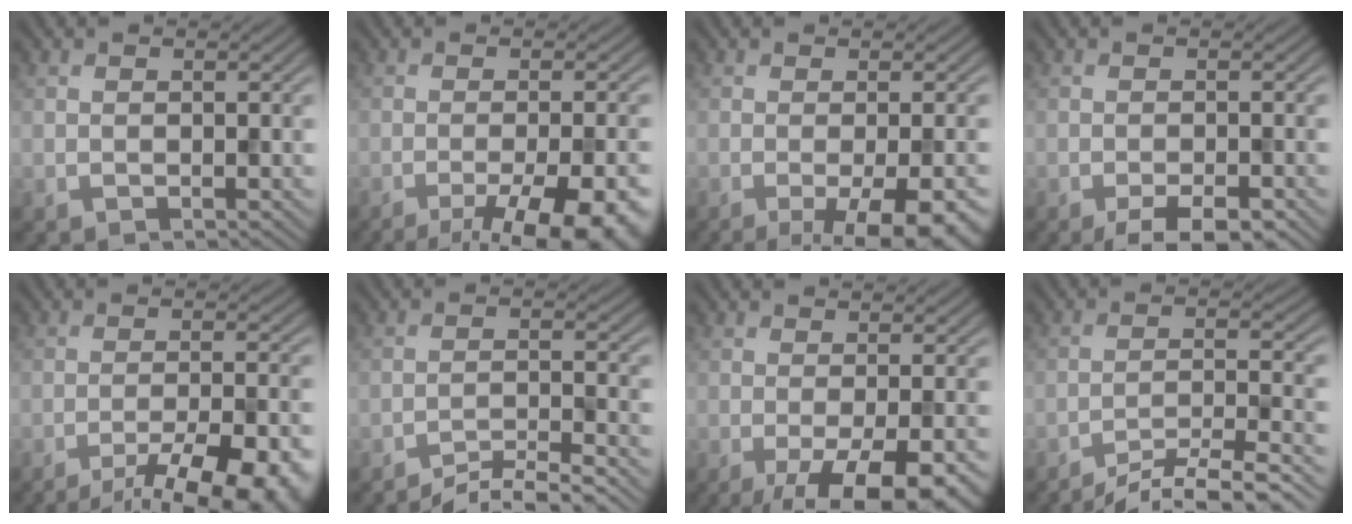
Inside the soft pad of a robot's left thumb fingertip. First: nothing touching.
{"total": 13.5, "force": [-7.9, 4.1, 10.2], "torque": [-0.122, -0.009, -0.087]}
{"total": 10.1, "force": [-4.3, 2.9, 8.7], "torque": [-0.100, -0.005, -0.052]}
{"total": 4.5, "force": [-3.0, 1.2, 3.2], "torque": [-0.047, 0.003, -0.044]}
{"total": 14.0, "force": [-10.3, 3.8, 8.7], "torque": [-0.119, -0.011, -0.123]}
{"total": 5.0, "force": [-4.3, 0.4, 2.5], "torque": [-0.045, 0.010, -0.081]}
{"total": 10.4, "force": [-4.6, 3.2, 8.8], "torque": [-0.123, -0.014, -0.061]}
{"total": 10.5, "force": [-9.0, 1.4, 5.2], "torque": [-0.087, -0.004, -0.136]}